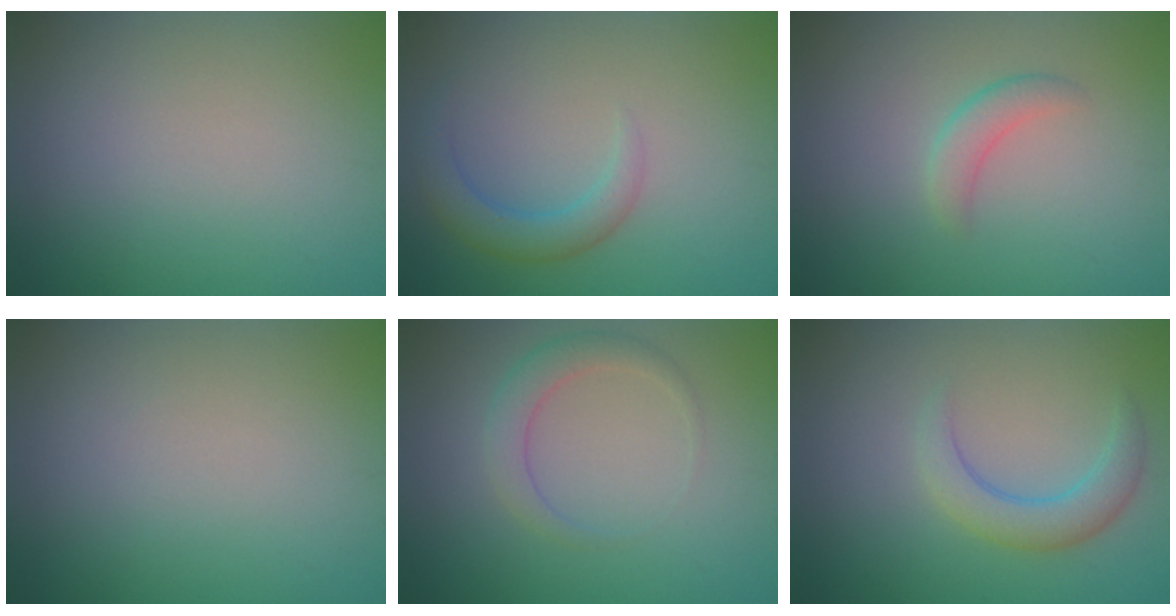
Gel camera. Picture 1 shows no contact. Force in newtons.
{"total": 2.7, "press": 2.7, "slide": 0.2}
{"total": 1.8, "press": 1.8, "slide": 0.1}
{"total": 0.0}
{"total": 2.3, "press": 2.3, "slide": 0.1}
{"total": 3.0, "press": 2.9, "slide": 0.2}